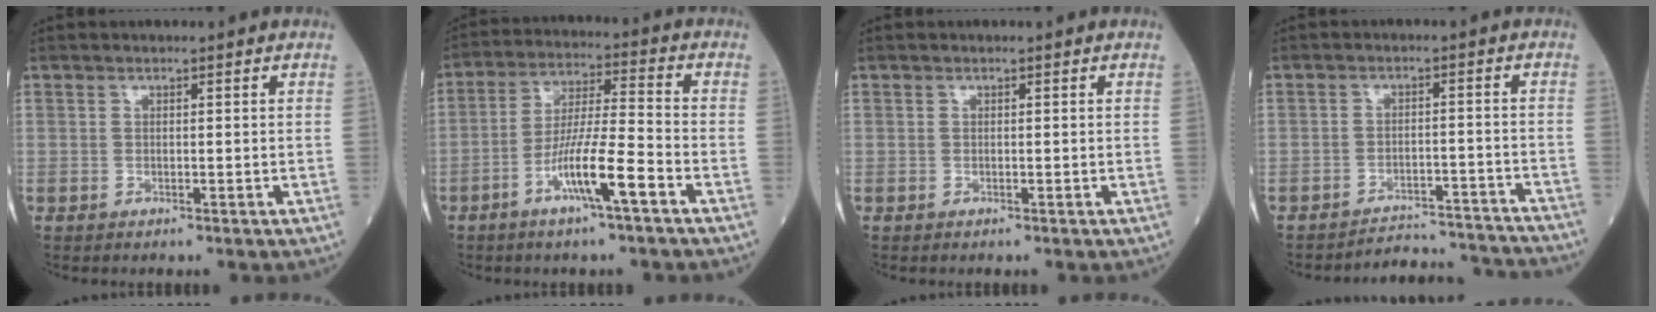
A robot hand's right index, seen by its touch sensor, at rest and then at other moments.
{"total": 10.2, "force": [-4.8, 0.2, 8.9], "torque": [-0.170, -0.002, -0.092]}
{"total": 0.0}
{"total": 10.9, "force": [-10.9, 0.7, -0.5], "torque": [0.016, 0.024, -0.138]}